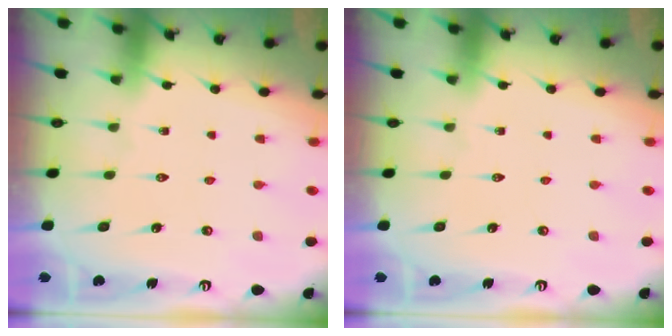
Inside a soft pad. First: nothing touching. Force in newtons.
{"total": 0.0}